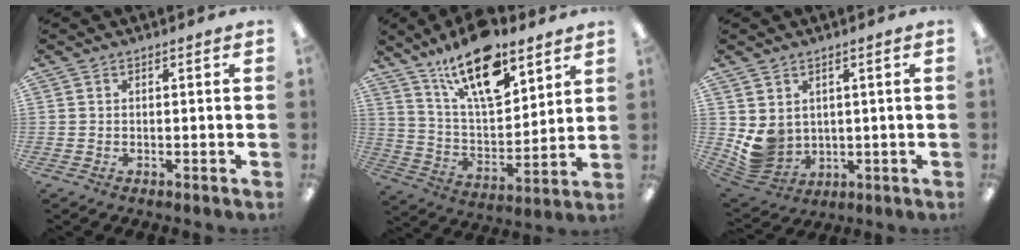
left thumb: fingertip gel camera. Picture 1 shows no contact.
{"total": 19.7, "force": [13.2, 7.8, 12.3], "torque": [-0.206, -0.070, 0.225]}
{"total": 6.5, "force": [2.3, 5.7, 2.1], "torque": [-0.068, -0.020, 0.049]}